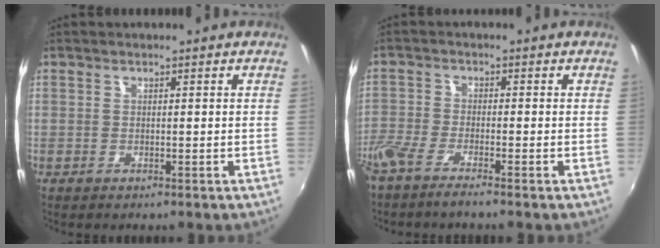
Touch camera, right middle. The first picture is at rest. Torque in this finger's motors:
{"motor_torque": [1.15, -0.99, 0.26, 0.21]}